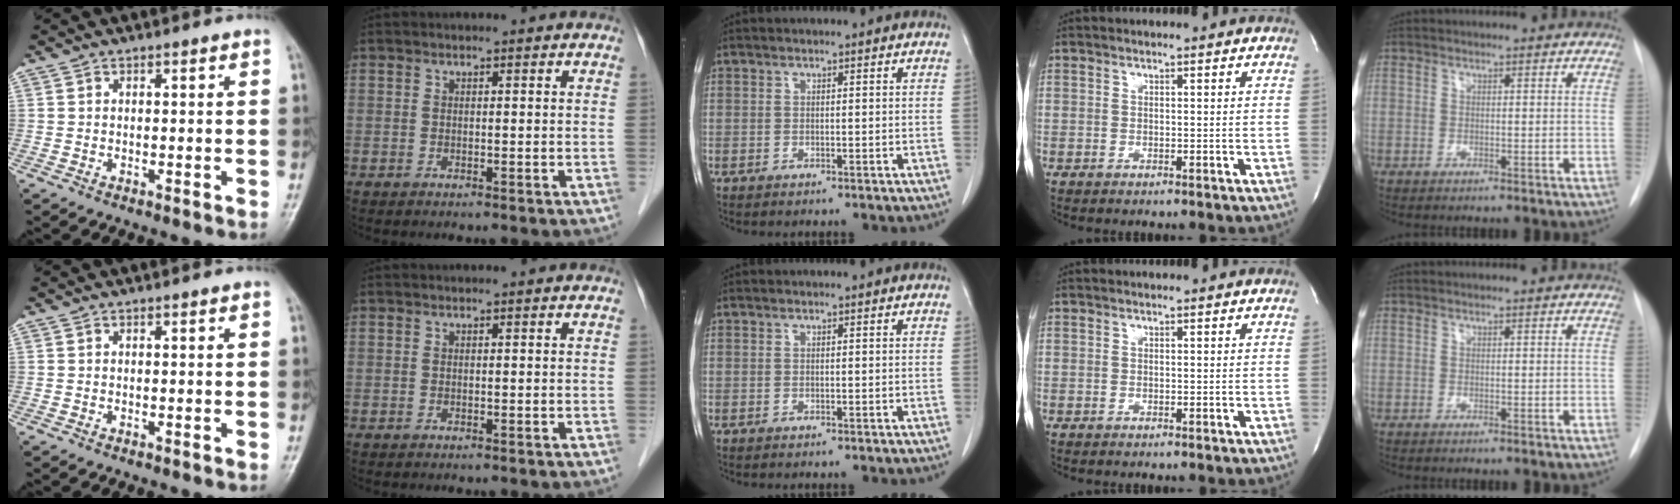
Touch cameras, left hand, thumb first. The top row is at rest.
{}